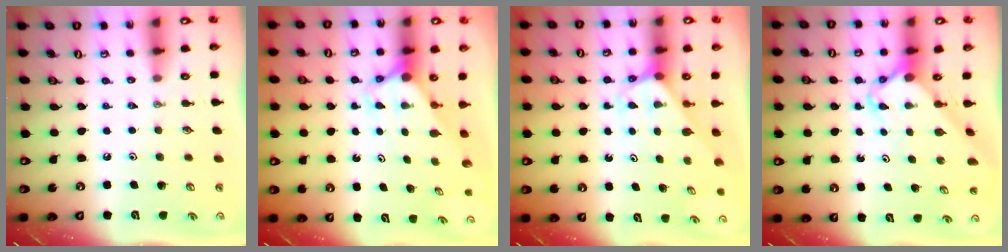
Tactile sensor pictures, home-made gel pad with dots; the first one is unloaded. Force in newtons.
{"total": 2.6, "press": 2.6, "slide": 0.1}
{"total": 2.3, "press": 2.3, "slide": 0.2}
{"total": 4.1, "press": 4.1, "slide": 0.4}